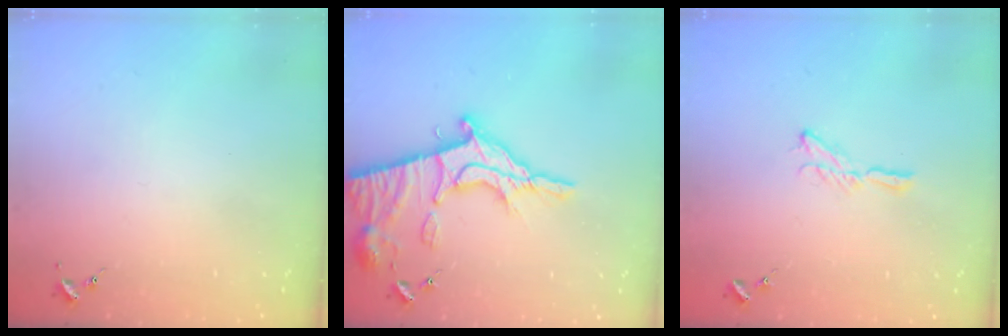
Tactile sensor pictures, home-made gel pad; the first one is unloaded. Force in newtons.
{"total": 19.8, "press": 19.8, "slide": 1.8}
{"total": 6.5, "press": 6.5, "slide": 0.3}